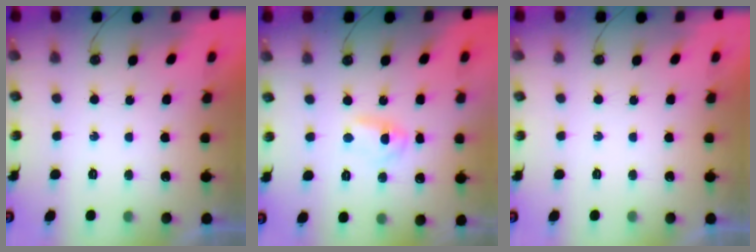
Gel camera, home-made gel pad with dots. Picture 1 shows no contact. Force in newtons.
{"total": 2.4, "press": 2.4, "slide": 0.2}
{"total": 0.0}